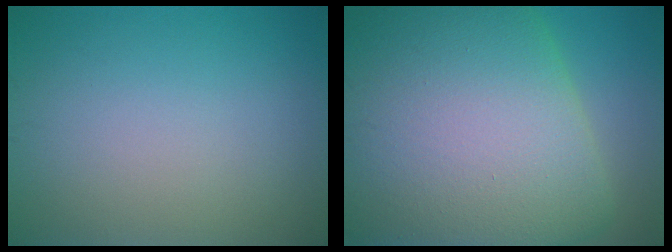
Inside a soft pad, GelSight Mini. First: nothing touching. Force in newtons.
{"total": 19.7, "press": 19.7, "slide": 0.4}